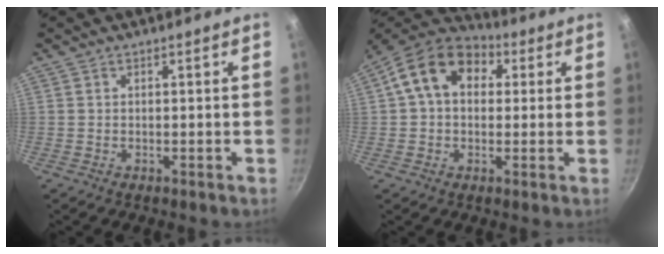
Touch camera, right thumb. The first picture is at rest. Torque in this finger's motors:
{"motor_torque": [1.24, 1.59, 0.86, -0.78, 0.31]}